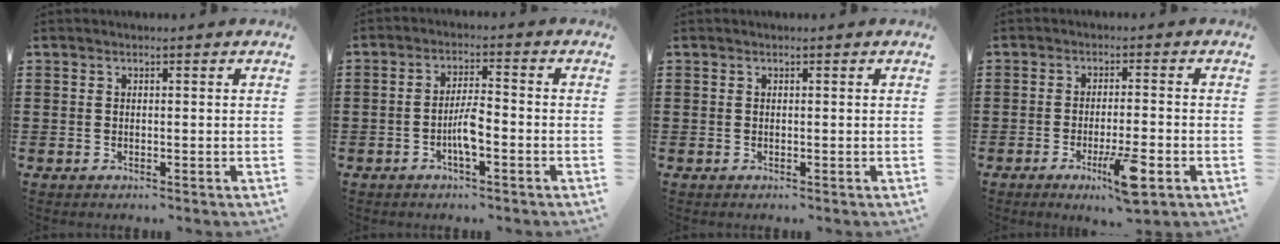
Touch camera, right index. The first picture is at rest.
{"total": 4.3, "force": [-1.7, 0.8, 3.8], "torque": [-0.081, 0.000, -0.036]}
{"total": 0.0}
{"total": 7.0, "force": [-3.3, 1.0, 6.1], "torque": [-0.112, -0.012, -0.055]}